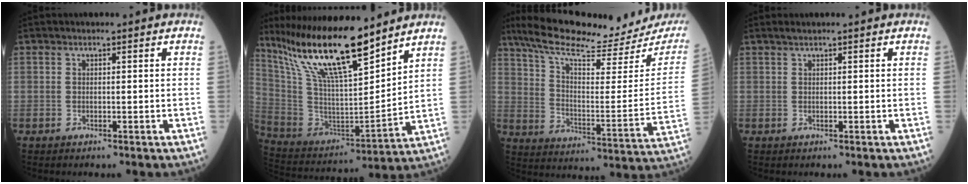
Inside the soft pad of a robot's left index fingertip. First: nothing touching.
{"total": 19.7, "force": [14.9, 2.8, 12.7], "torque": [-0.235, 0.000, 0.279]}
{"total": 24.2, "force": [21.0, 3.4, 11.6], "torque": [-0.194, -0.050, 0.290]}
{"total": 1.1, "force": [0.9, 0.2, 0.6], "torque": [-0.014, 0.011, 0.017]}